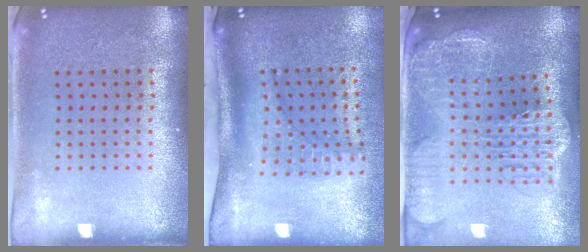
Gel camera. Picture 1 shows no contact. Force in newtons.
{"total": 2.2, "press": 1.5, "slide": 1.6}
{"total": 3.3, "press": 2.7, "slide": 1.9}